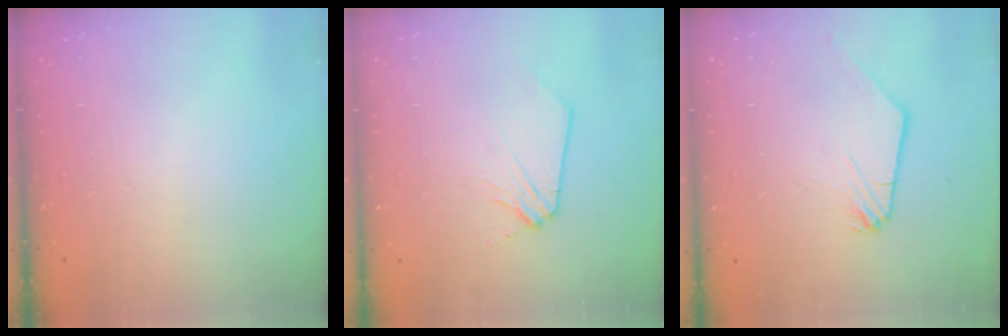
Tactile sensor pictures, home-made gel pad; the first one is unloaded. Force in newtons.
{"total": 2.3, "press": 2.2, "slide": 0.5}
{"total": 0.0}